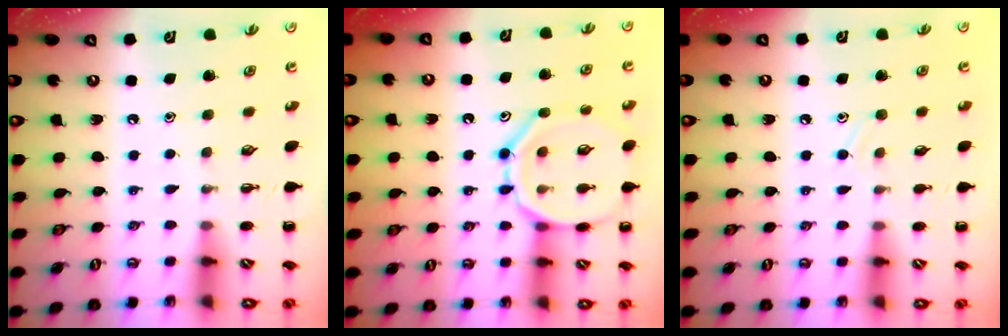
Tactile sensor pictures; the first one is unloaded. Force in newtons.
{"total": 12.8, "press": 12.7, "slide": 1.2}
{"total": 6.7, "press": 6.3, "slide": 2.3}